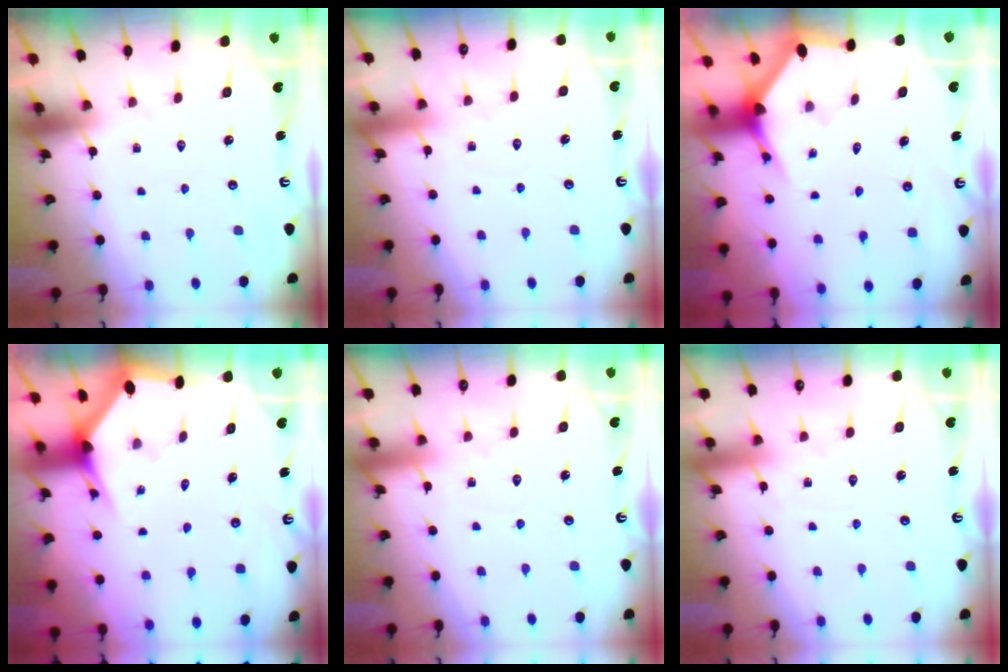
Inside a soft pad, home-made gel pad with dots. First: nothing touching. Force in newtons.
{"total": 2.7, "press": 2.7, "slide": 0.3}
{"total": 3.3, "press": 3.3, "slide": 0.2}
{"total": 2.9, "press": 2.9, "slide": 0.1}
{"total": 3.7, "press": 3.7, "slide": 0.2}
{"total": 2.7, "press": 2.7, "slide": 0.1}